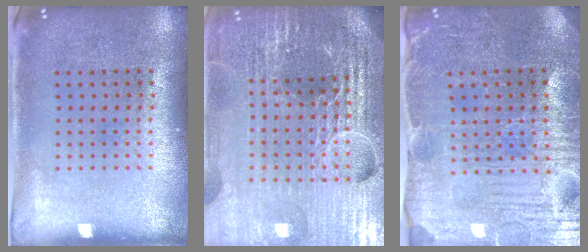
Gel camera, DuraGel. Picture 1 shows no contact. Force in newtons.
{"total": 6.4, "press": 5.7, "slide": 3.1}
{"total": 3.9, "press": 3.9, "slide": 0.7}